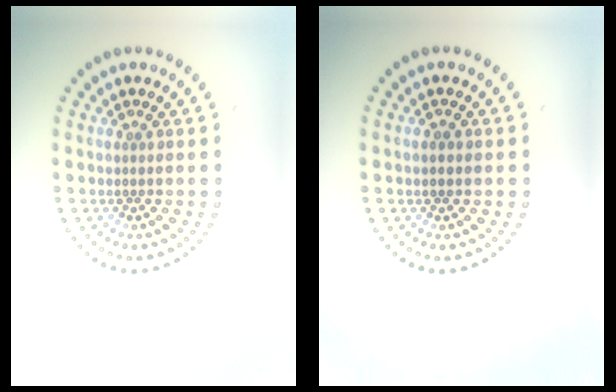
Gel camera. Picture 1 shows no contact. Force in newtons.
{"total": 1.4, "press": 1.4, "slide": 0.1}